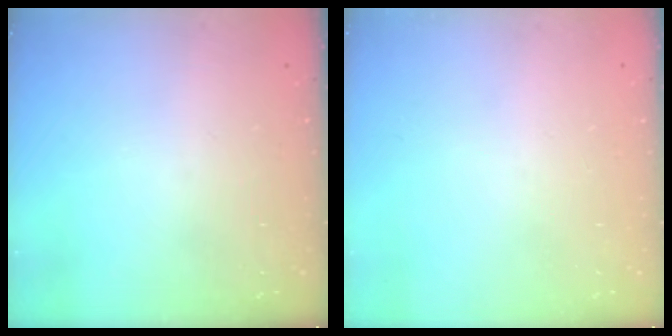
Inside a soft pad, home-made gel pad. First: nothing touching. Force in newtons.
{"total": 0.0}